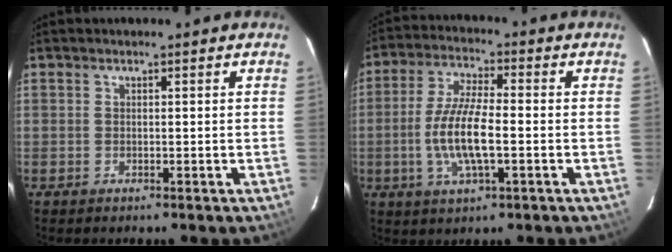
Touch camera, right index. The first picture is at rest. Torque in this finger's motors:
{"motor_torque": [1.50, -0.64, 0.91, 0.21]}